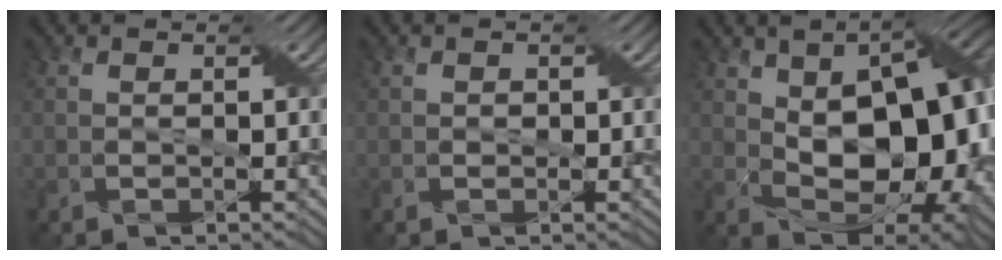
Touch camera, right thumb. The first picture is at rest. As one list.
[{"total": 0.6, "force": [0.0, 0.6, 0.1], "torque": [-0.003, -0.003, -0.004]}, {"total": 17.6, "force": [1.5, 9.9, 14.5], "torque": [-0.216, -0.006, 0.031]}]